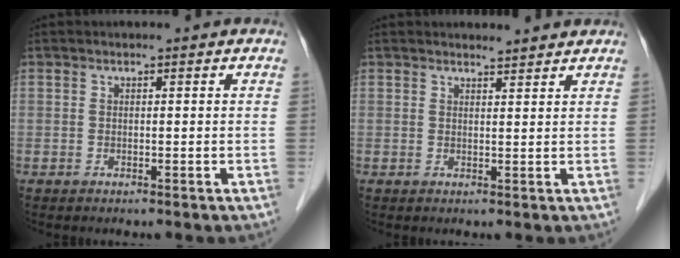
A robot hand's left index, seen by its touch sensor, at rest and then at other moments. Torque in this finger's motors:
{"motor_torque": [0.06, -0.08, -0.18, -0.02]}